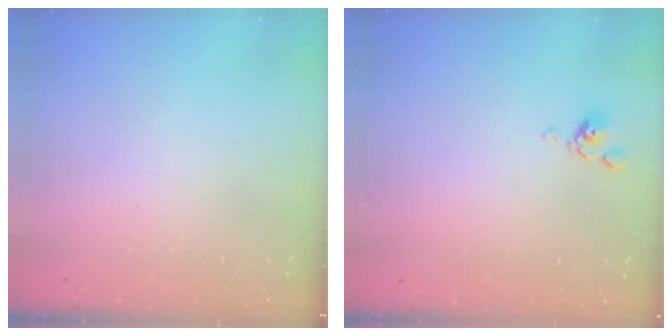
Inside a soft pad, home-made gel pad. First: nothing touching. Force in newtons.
{"total": 6.3, "press": 6.3, "slide": 0.8}